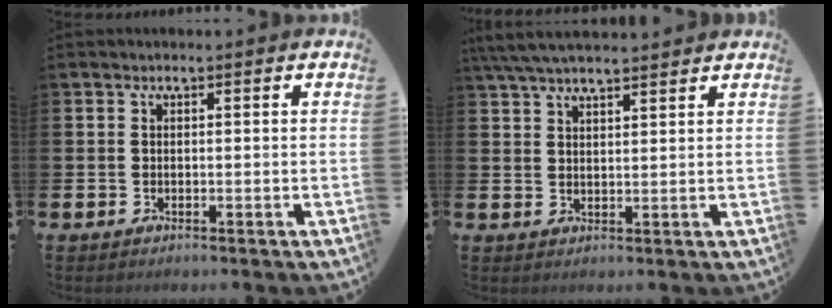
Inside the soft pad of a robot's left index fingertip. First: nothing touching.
{"total": 5.1, "force": [4.7, 0.7, 1.9], "torque": [-0.046, -0.012, 0.087]}